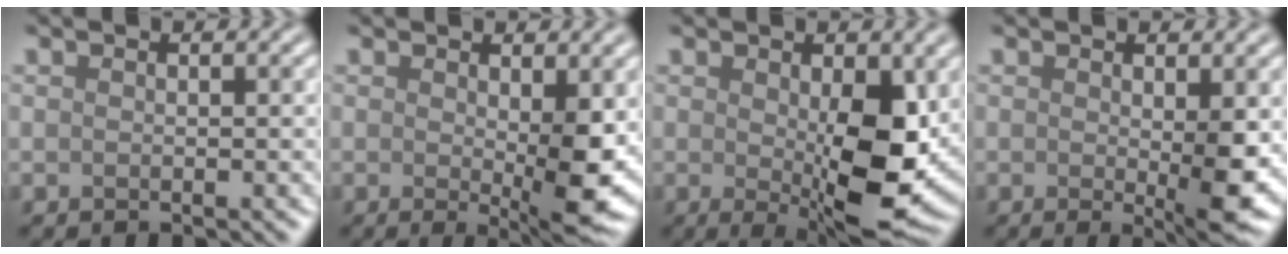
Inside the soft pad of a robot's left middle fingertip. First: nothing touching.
{"total": 5.5, "force": [-0.1, 0.9, 5.4], "torque": [-0.079, -0.019, 0.009]}
{"total": 8.0, "force": [-0.1, 2.7, 7.6], "torque": [-0.121, -0.015, 0.012]}
{"total": 4.2, "force": [-0.1, 0.4, 4.1], "torque": [-0.062, -0.015, 0.007]}